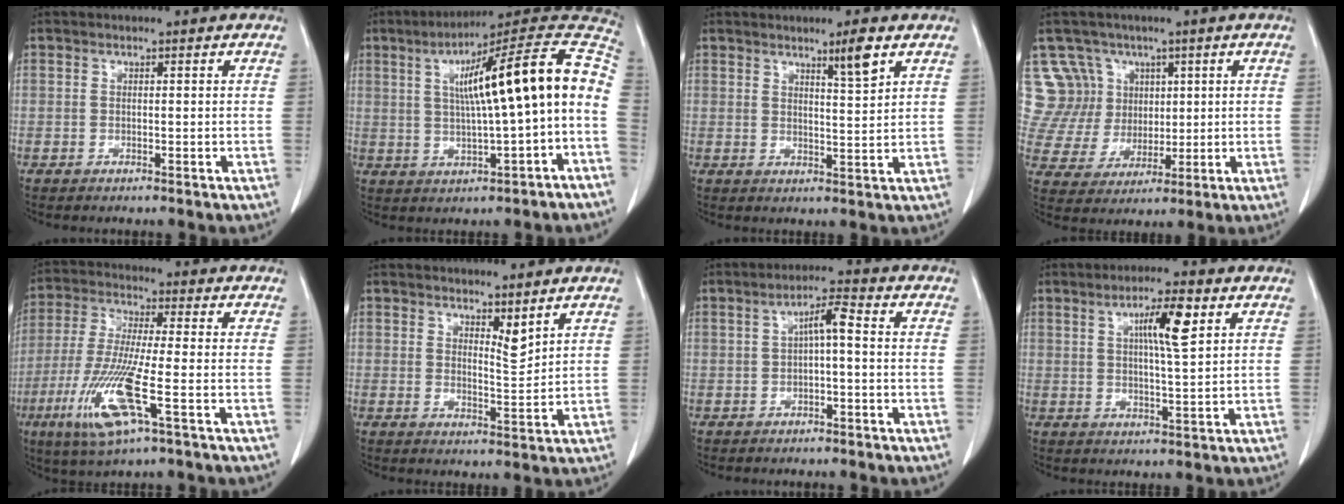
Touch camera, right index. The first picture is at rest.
{"total": 18.5, "force": [1.3, 1.5, 18.4], "torque": [-0.252, 0.046, 0.018]}
{"total": 4.4, "force": [2.9, -0.1, 3.3], "torque": [-0.053, -0.004, 0.052]}
{"total": 11.5, "force": [5.2, 10.3, 0.4], "torque": [-0.023, 0.046, 0.117]}
{"total": 12.5, "force": [-4.7, 0.6, 11.6], "torque": [-0.248, -0.027, -0.091]}
{"total": 3.2, "force": [2.5, 0.6, 1.9], "torque": [-0.035, -0.016, 0.048]}
{"total": 3.8, "force": [0.0, 0.5, 3.7], "torque": [-0.063, 0.015, 0.001]}
{"total": 6.8, "force": [2.6, 0.4, 6.3], "torque": [-0.109, 0.003, 0.044]}